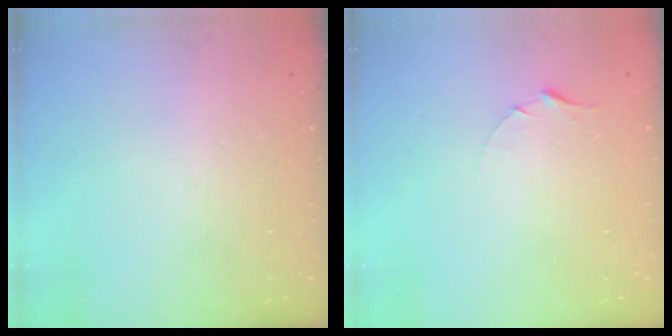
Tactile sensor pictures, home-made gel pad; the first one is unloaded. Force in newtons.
{"total": 5.4, "press": 5.4, "slide": 0.5}